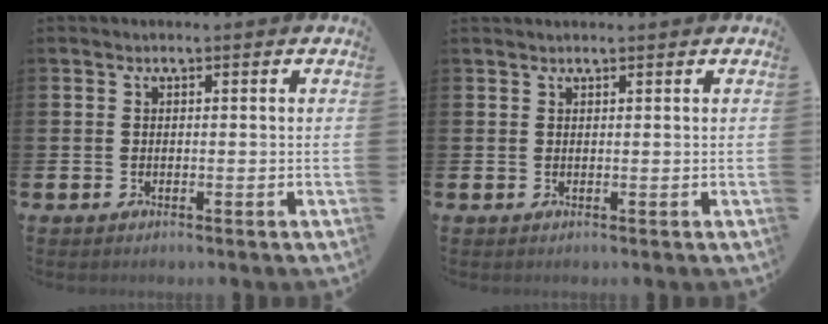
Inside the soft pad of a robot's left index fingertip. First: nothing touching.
{"total": 0.7, "force": [0.7, 0.0, 0.1], "torque": [0.013, -0.005, 0.009]}